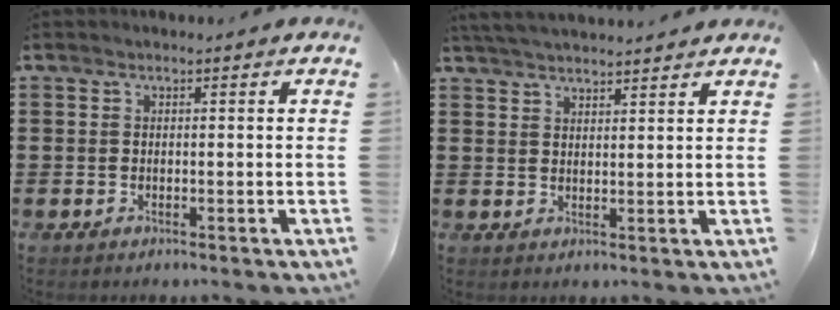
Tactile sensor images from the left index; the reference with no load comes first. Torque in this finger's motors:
{"motor_torque": [0.13, 0.09, 0.49, 0.21]}